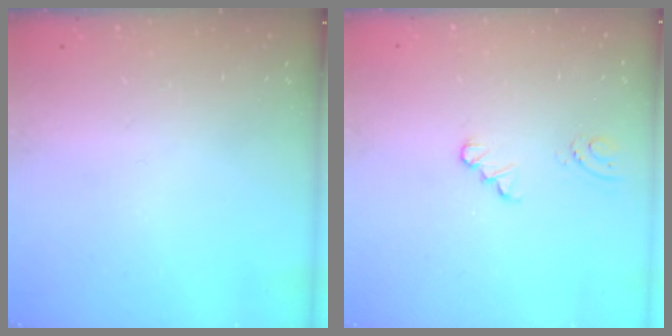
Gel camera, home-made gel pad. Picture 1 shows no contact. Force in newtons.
{"total": 0.0}